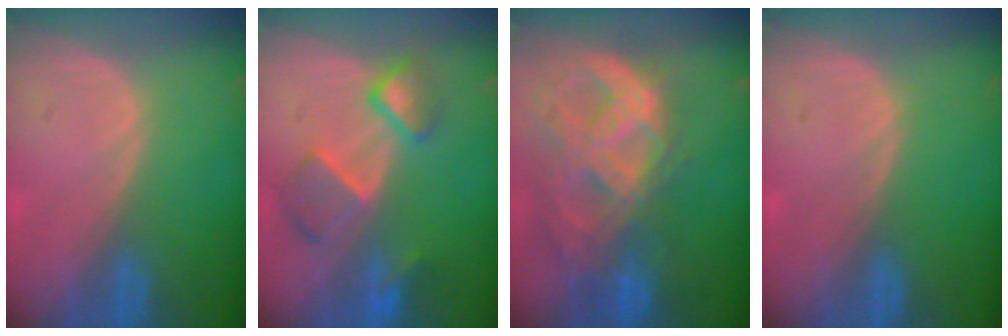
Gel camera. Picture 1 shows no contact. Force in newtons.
{"total": 7.6, "press": 6.7, "slide": 3.5}
{"total": 11.3, "press": 9.6, "slide": 6.0}
{"total": 0.0}